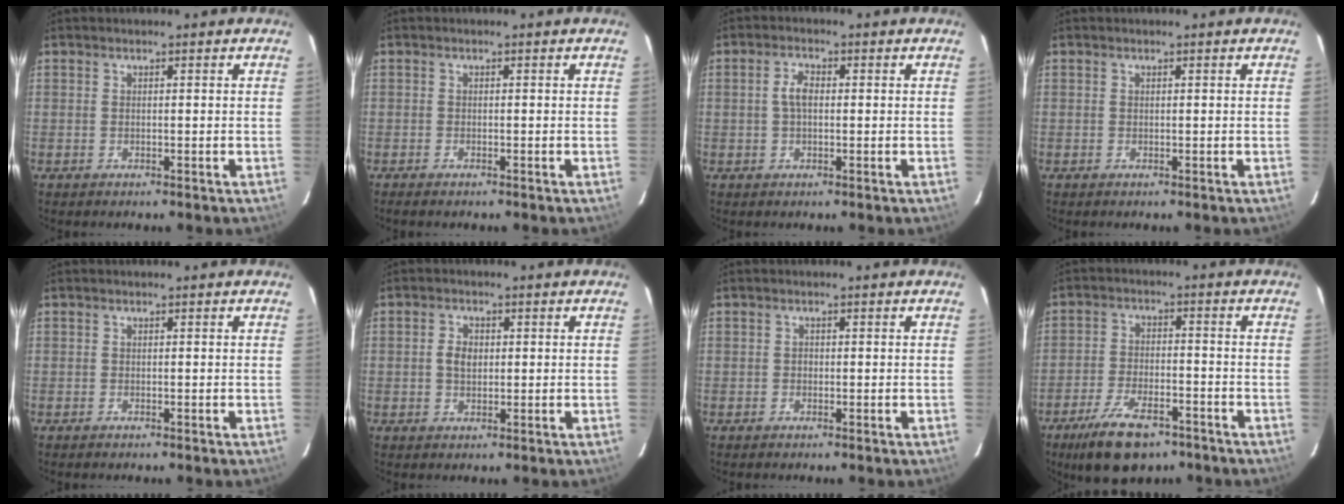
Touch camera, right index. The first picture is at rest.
{"total": 1.0, "force": [-0.9, 0.1, 0.5], "torque": [-0.014, -0.003, -0.018]}
{"total": 3.0, "force": [0.1, 1.4, 2.6], "torque": [-0.053, 0.008, 0.003]}
{"total": 0.0}
{"total": 0.0}
{"total": 3.1, "force": [0.2, 2.1, 2.2], "torque": [-0.041, 0.006, 0.004]}
{"total": 0.6, "force": [-0.2, 0.6, 0.1], "torque": [-0.001, 0.001, -0.005]}
{"total": 12.0, "force": [-8.2, 4.9, 7.2], "torque": [-0.162, -0.014, -0.139]}